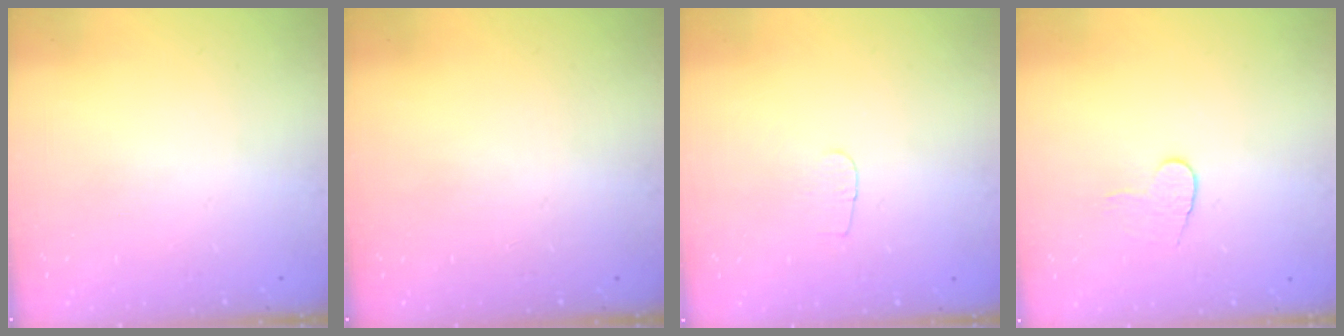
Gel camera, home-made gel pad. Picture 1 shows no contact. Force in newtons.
{"total": 0.0}
{"total": 2.9, "press": 2.8, "slide": 0.3}
{"total": 6.0, "press": 6.0, "slide": 0.5}